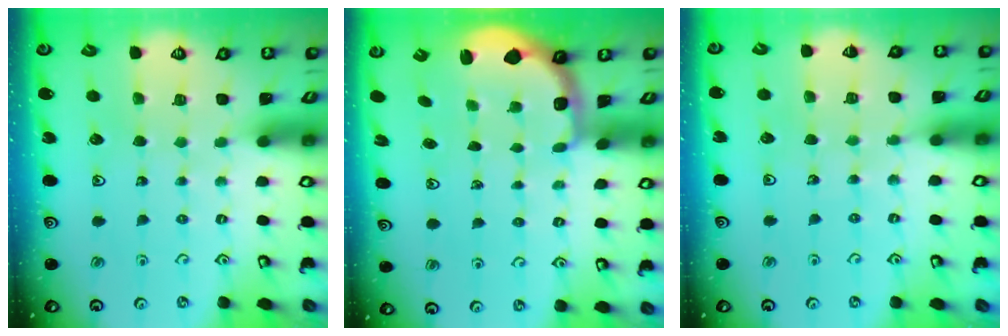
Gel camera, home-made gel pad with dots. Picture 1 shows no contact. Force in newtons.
{"total": 2.1, "press": 1.3, "slide": 1.6}
{"total": 5.5, "press": 5.2, "slide": 1.7}